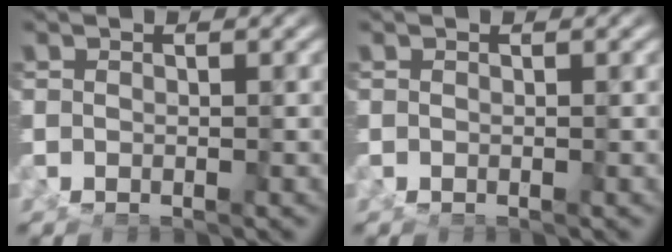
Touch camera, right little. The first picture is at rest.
{"total": 0.0}